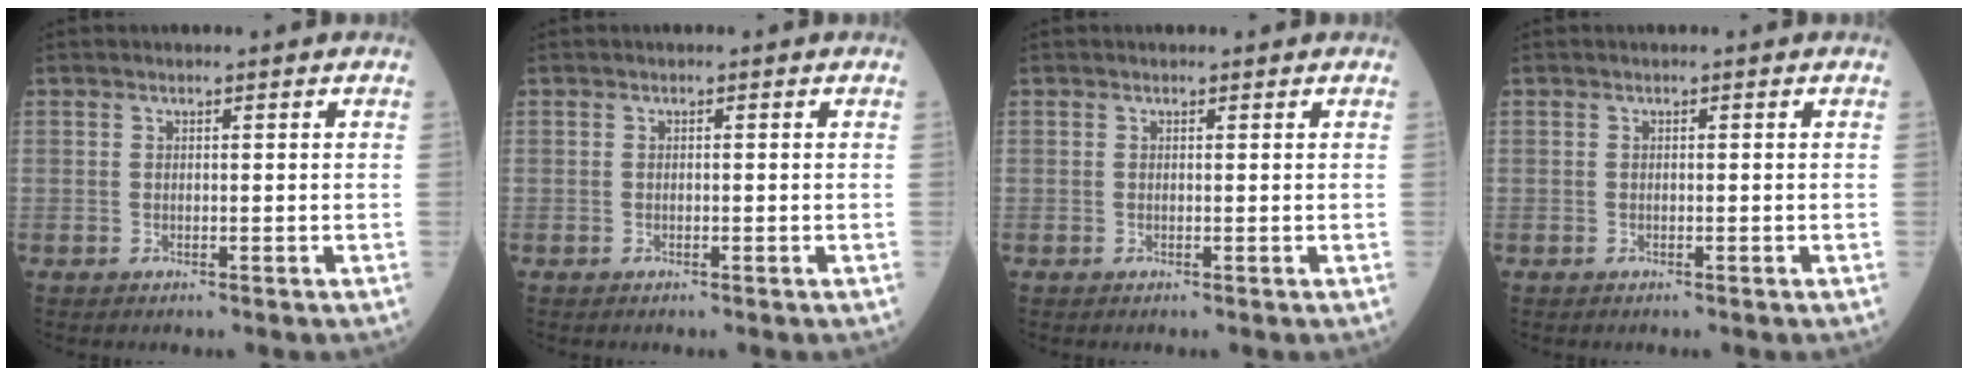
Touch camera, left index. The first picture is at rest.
{"total": 0.0}
{"total": 0.0}
{"total": 0.0}